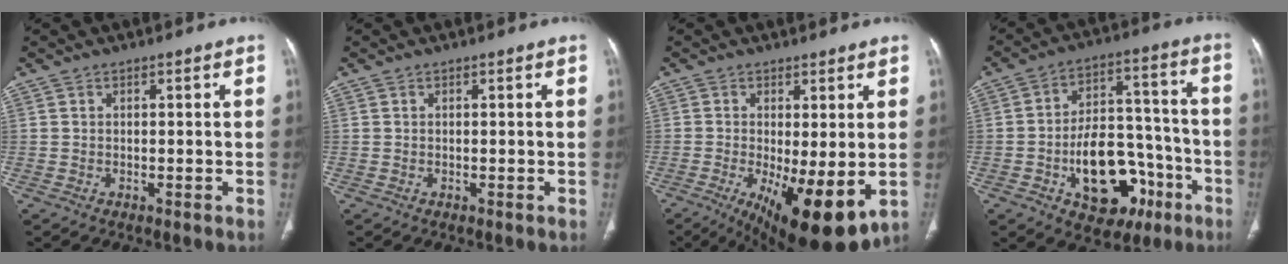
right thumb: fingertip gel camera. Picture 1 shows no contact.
{"total": 0.0}
{"total": 14.0, "force": [-3.3, 4.6, 12.8], "torque": [-0.187, -0.026, -0.032]}
{"total": 19.0, "force": [-7.3, 11.7, 13.1], "torque": [-0.152, 0.059, -0.097]}